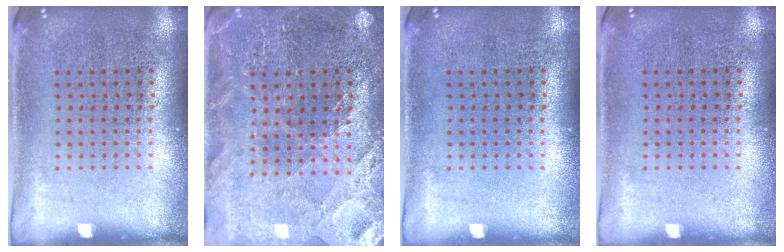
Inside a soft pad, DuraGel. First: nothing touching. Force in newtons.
{"total": 1.7, "press": 1.7, "slide": 0.2}
{"total": 0.0}
{"total": 0.0}